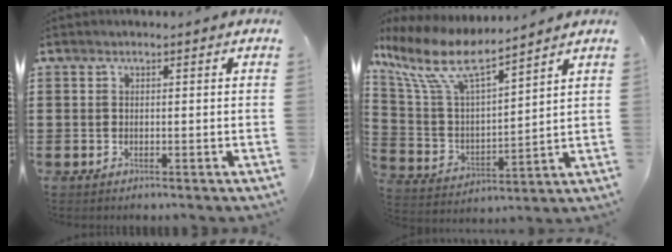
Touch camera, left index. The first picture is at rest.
{"total": 10.2, "force": [7.6, 2.6, 6.3], "torque": [-0.158, -0.039, 0.129]}